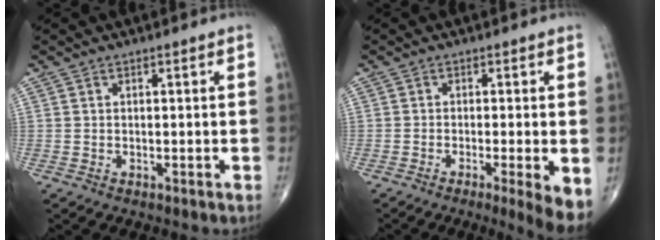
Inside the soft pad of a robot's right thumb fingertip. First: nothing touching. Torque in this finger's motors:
{"motor_torque": [0.11, 0.60, 0.08, -0.46, 0.07]}